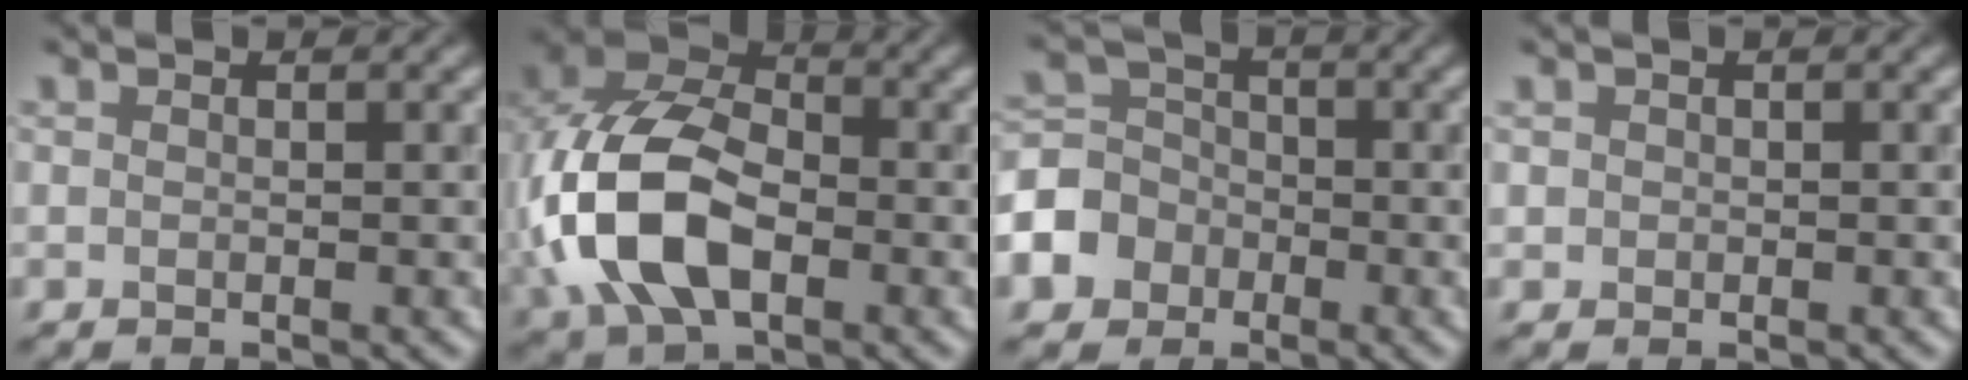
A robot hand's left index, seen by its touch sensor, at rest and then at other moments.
{"total": 11.8, "force": [-2.4, 7.8, 8.5], "torque": [-0.205, -0.005, -0.057]}
{"total": 6.4, "force": [-2.7, 5.5, 1.9], "torque": [-0.034, -0.004, -0.077]}
{"total": 0.7, "force": [0.1, 0.7, 0.1], "torque": [0.006, -0.003, 0.001]}